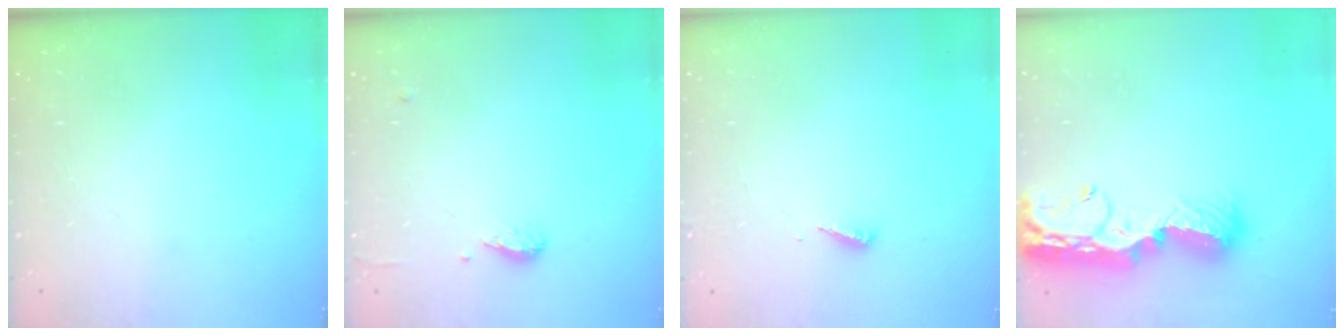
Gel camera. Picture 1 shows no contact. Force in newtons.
{"total": 6.1, "press": 6.0, "slide": 0.7}
{"total": 2.0, "press": 2.0, "slide": 0.2}
{"total": 15.0, "press": 15.0, "slide": 1.2}